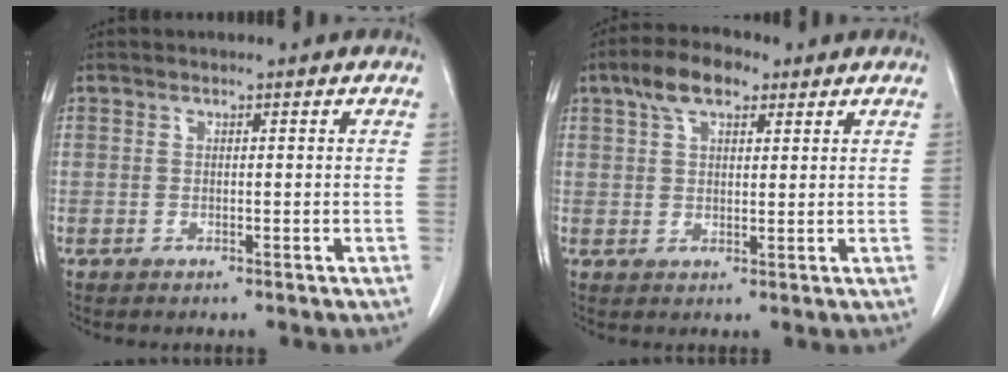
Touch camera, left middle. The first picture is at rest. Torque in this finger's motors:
{"motor_torque": [0.89, -0.67, 0.06, 0.04]}